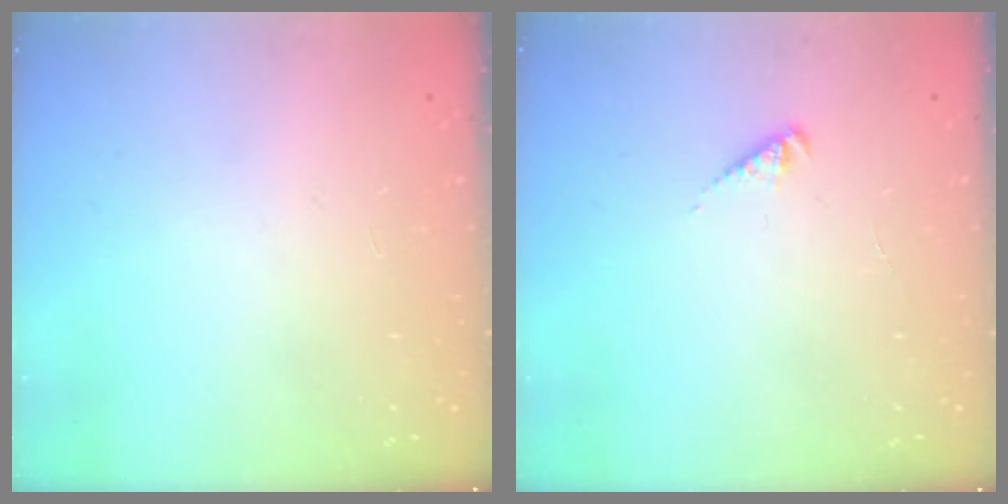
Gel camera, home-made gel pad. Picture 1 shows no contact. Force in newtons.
{"total": 1.9, "press": 1.9, "slide": 0.3}